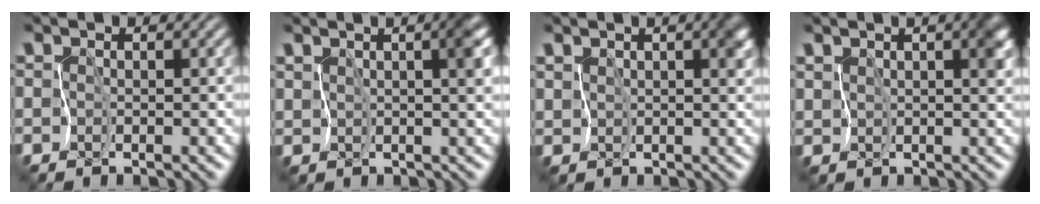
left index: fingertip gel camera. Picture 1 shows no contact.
{"total": 4.7, "force": [1.3, 1.9, 4.1], "torque": [-0.054, 0.008, 0.019]}
{"total": 3.3, "force": [1.4, 1.6, 2.5], "torque": [-0.043, 0.001, 0.022]}
{"total": 3.9, "force": [1.5, 1.9, 3.1], "torque": [-0.052, 0.003, 0.024]}